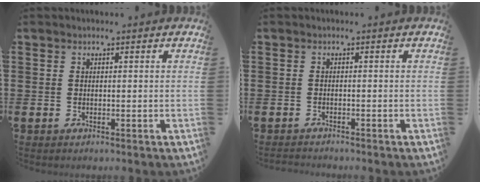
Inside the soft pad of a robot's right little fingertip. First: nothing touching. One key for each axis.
{"total": 0.7, "fx": -0.7, "fy": 0.0, "fz": 0.0, "tx": -0.001, "ty": -0.002, "tz": -0.015}